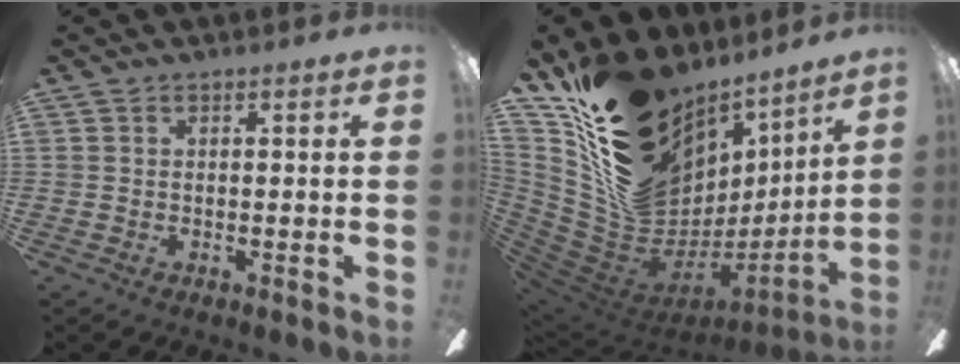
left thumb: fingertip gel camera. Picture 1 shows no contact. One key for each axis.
{"total": 21.8, "fx": 12.9, "fy": 14.3, "fz": 10.0, "tx": -0.142, "ty": -0.111, "tz": 0.272}